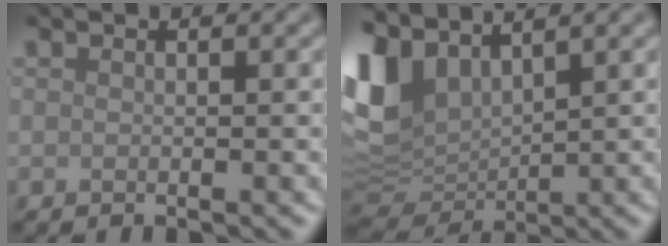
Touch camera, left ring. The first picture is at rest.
{"total": 7.4, "force": [3.6, 4.2, 4.8], "torque": [-0.126, 0.001, 0.073]}